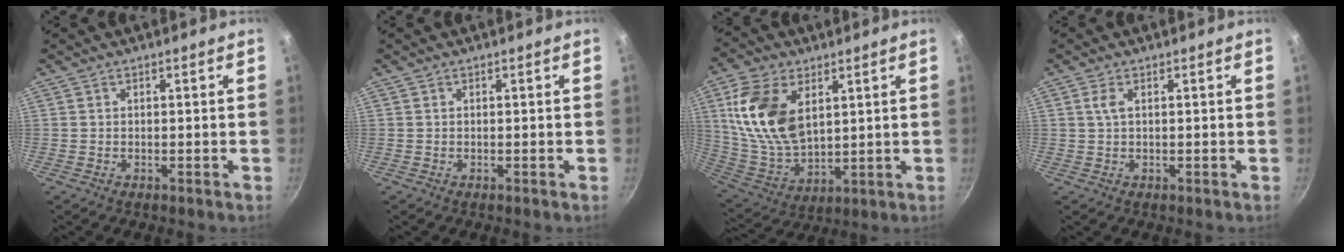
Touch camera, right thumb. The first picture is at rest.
{"total": 0.0}
{"total": 17.1, "force": [5.3, 10.2, 12.6], "torque": [-0.231, -0.023, 0.118]}
{"total": 1.8, "force": [0.5, 0.7, 1.6], "torque": [-0.035, 0.001, 0.013]}